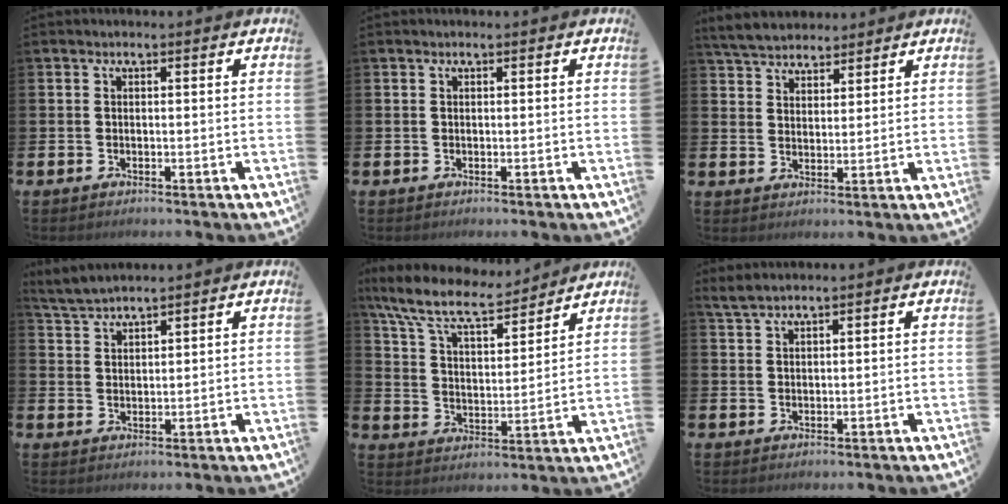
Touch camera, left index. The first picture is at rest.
{"total": 0.0}
{"total": 5.0, "force": [4.8, 1.3, 0.3], "torque": [-0.027, -0.017, 0.090]}
{"total": 3.1, "force": [3.1, -0.1, 0.1], "torque": [-0.014, -0.014, 0.058]}
{"total": 10.0, "force": [8.9, 2.4, 3.9], "torque": [-0.115, -0.049, 0.159]}
{"total": 2.1, "force": [2.0, 0.3, 0.6], "torque": [-0.019, 0.003, 0.039]}